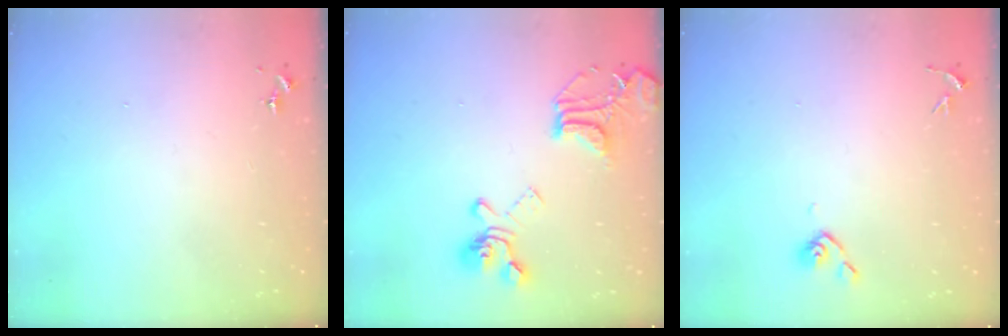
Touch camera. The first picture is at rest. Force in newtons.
{"total": 18.4, "press": 18.3, "slide": 1.9}
{"total": 3.7, "press": 3.6, "slide": 0.8}